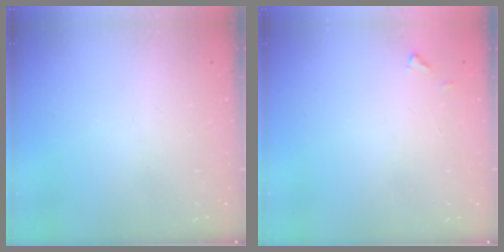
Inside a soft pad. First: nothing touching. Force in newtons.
{"total": 4.0, "press": 3.9, "slide": 0.2}